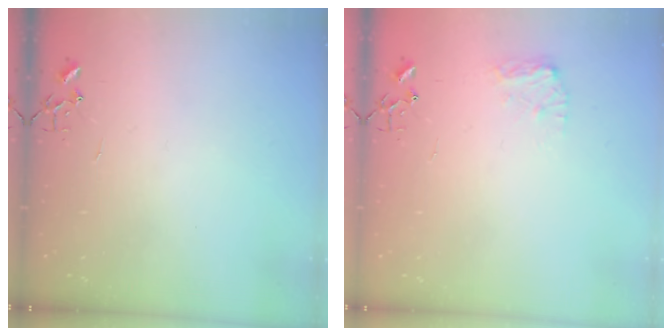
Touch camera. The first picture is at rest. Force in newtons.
{"total": 7.9, "press": 7.9, "slide": 0.3}